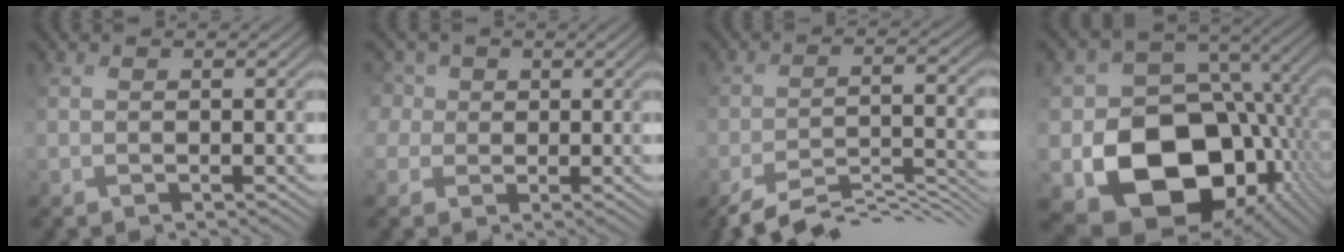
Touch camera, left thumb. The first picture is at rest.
{"total": 4.1, "force": [0.5, 4.0, 0.6], "torque": [-0.042, 0.013, -0.009]}
{"total": 9.3, "force": [-8.0, 1.7, 4.5], "torque": [-0.078, 0.001, -0.126]}
{"total": 16.5, "force": [-3.3, 13.6, 8.7], "torque": [-0.155, -0.056, -0.026]}